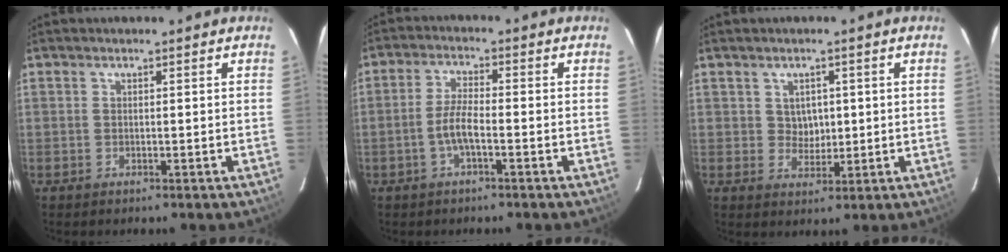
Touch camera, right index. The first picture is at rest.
{"total": 4.5, "force": [-1.8, 0.9, 3.9], "torque": [-0.086, 0.005, -0.037]}
{"total": 3.5, "force": [0.7, 3.2, 1.4], "torque": [-0.019, 0.007, 0.015]}